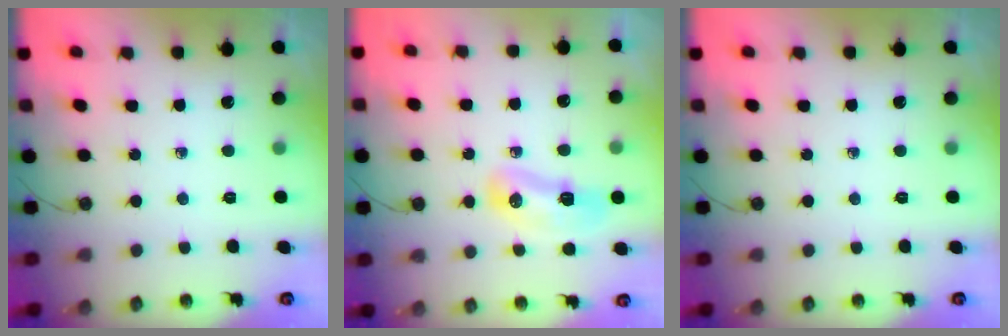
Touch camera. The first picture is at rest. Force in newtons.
{"total": 14.6, "press": 10.5, "slide": 10.2}
{"total": 0.0}